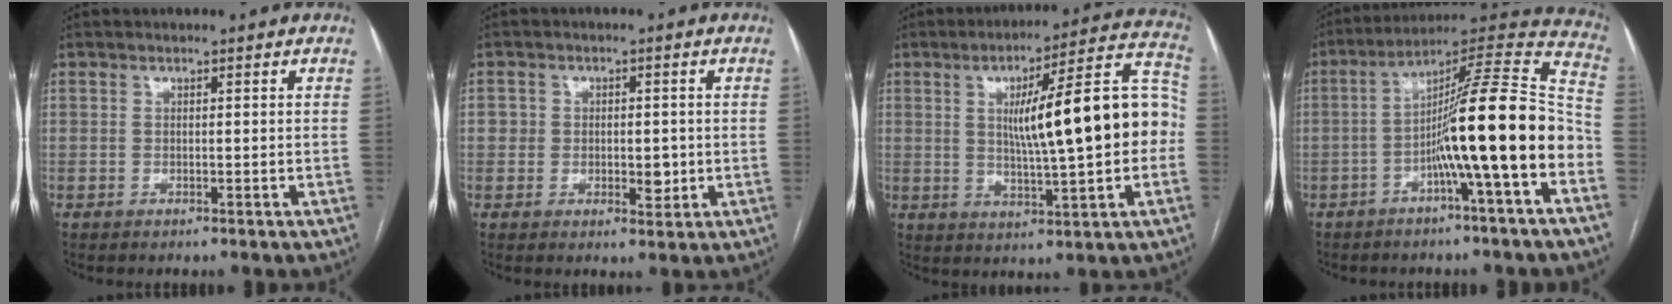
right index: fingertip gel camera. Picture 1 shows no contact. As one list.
[{"total": 4.4, "force": [-0.4, 3.2, 3.0], "torque": [-0.032, 0.005, 0.000]}, {"total": 18.3, "force": [0.7, 2.6, 18.2], "torque": [-0.265, 0.037, 0.010]}, {"total": 18.6, "force": [-4.9, -0.3, 17.9], "torque": [-0.277, 0.023, -0.086]}]